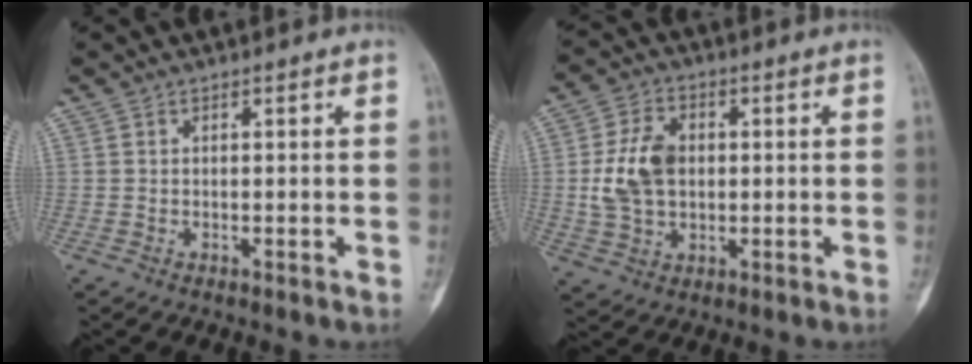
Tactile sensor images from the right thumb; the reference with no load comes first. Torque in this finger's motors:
{"motor_torque": [0.91, 0.79, 0.63, -0.98, 0.07]}